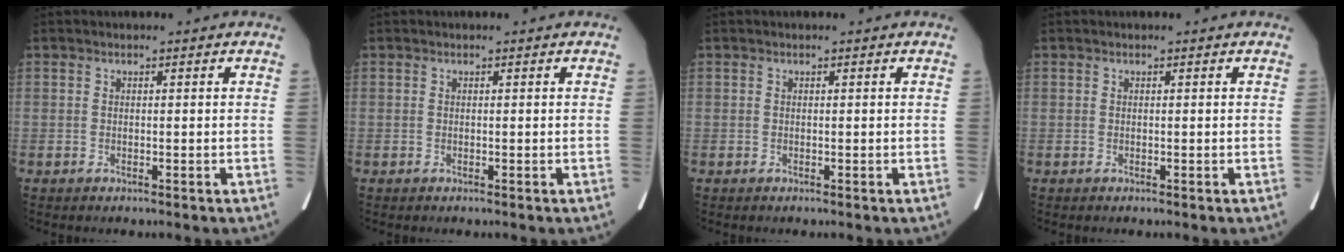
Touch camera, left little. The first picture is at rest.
{"total": 0.0}
{"total": 0.0}
{"total": 0.0}